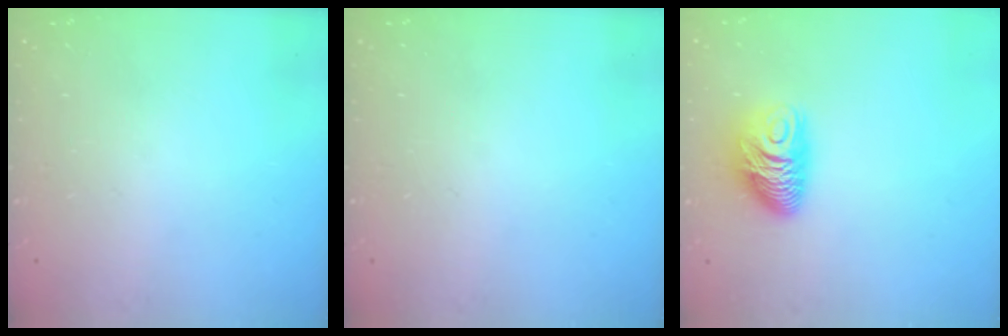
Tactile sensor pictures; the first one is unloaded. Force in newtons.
{"total": 0.0}
{"total": 10.8, "press": 10.7, "slide": 1.4}